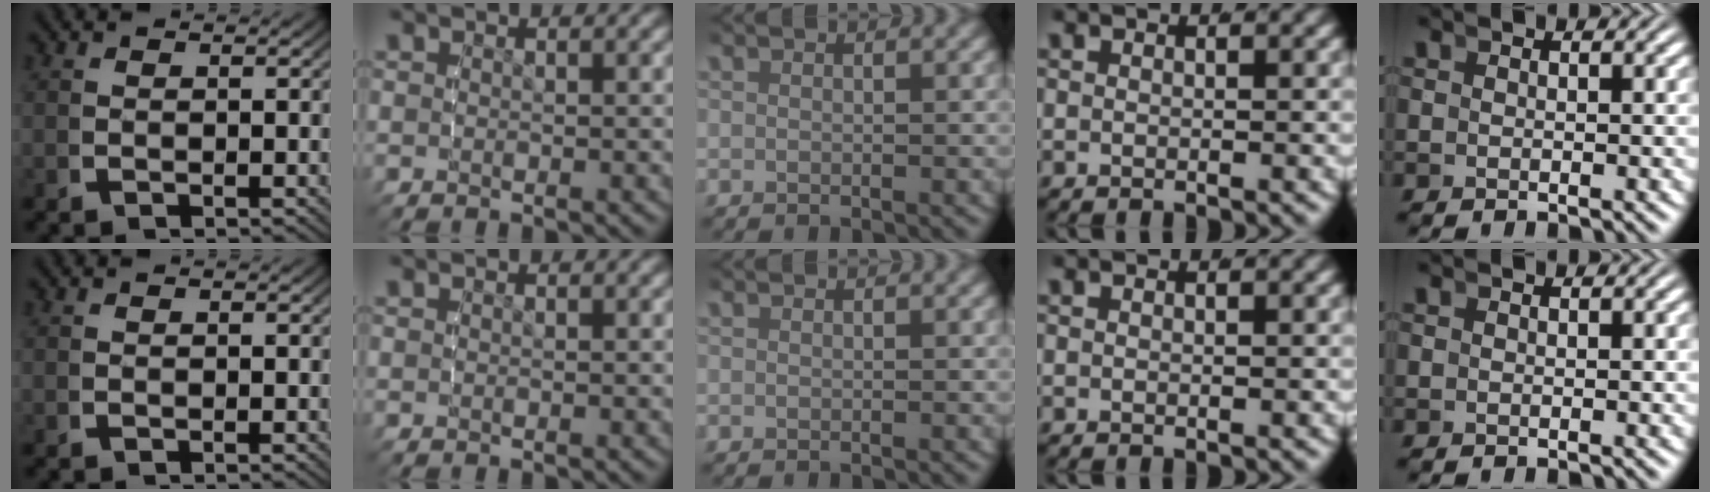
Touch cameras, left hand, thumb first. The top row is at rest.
{}